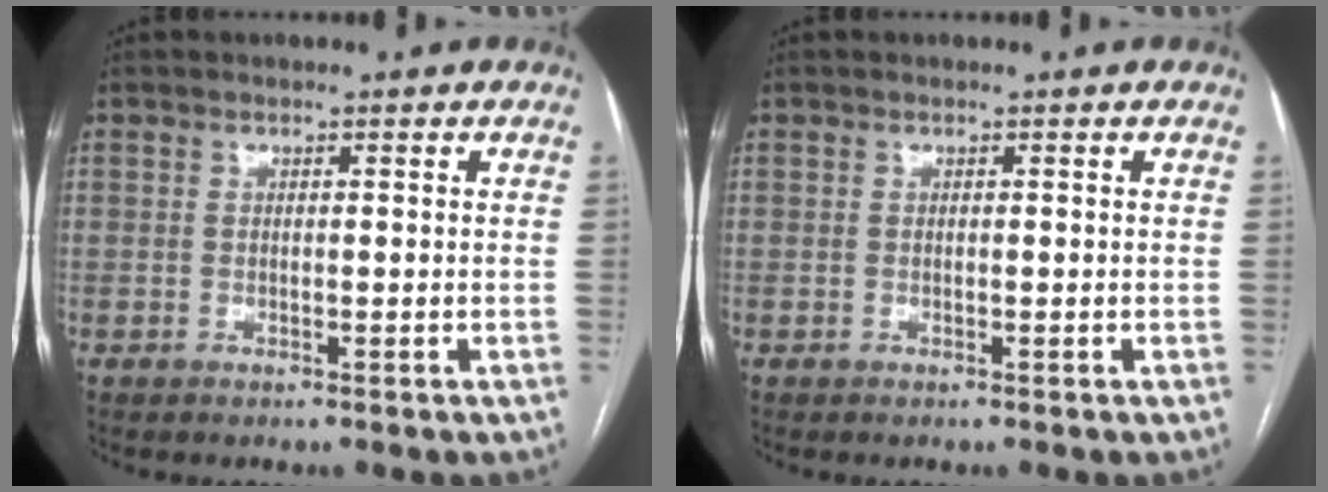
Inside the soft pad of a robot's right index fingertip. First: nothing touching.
{"total": 0.0}